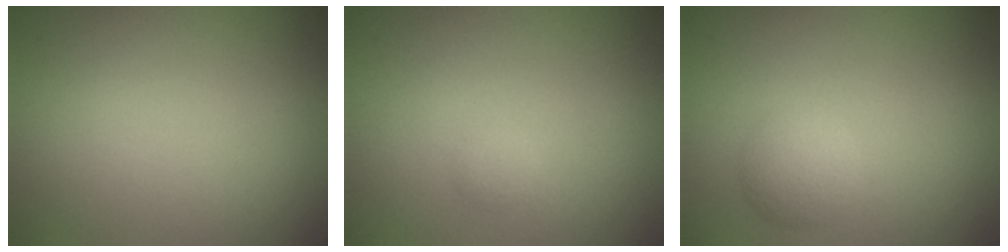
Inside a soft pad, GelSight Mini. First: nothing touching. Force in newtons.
{"total": 0.8, "press": 0.8, "slide": 0.0}
{"total": 2.4, "press": 2.4, "slide": 0.1}